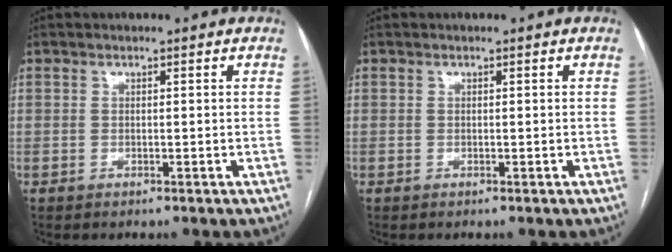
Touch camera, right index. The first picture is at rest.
{"total": 0.0}